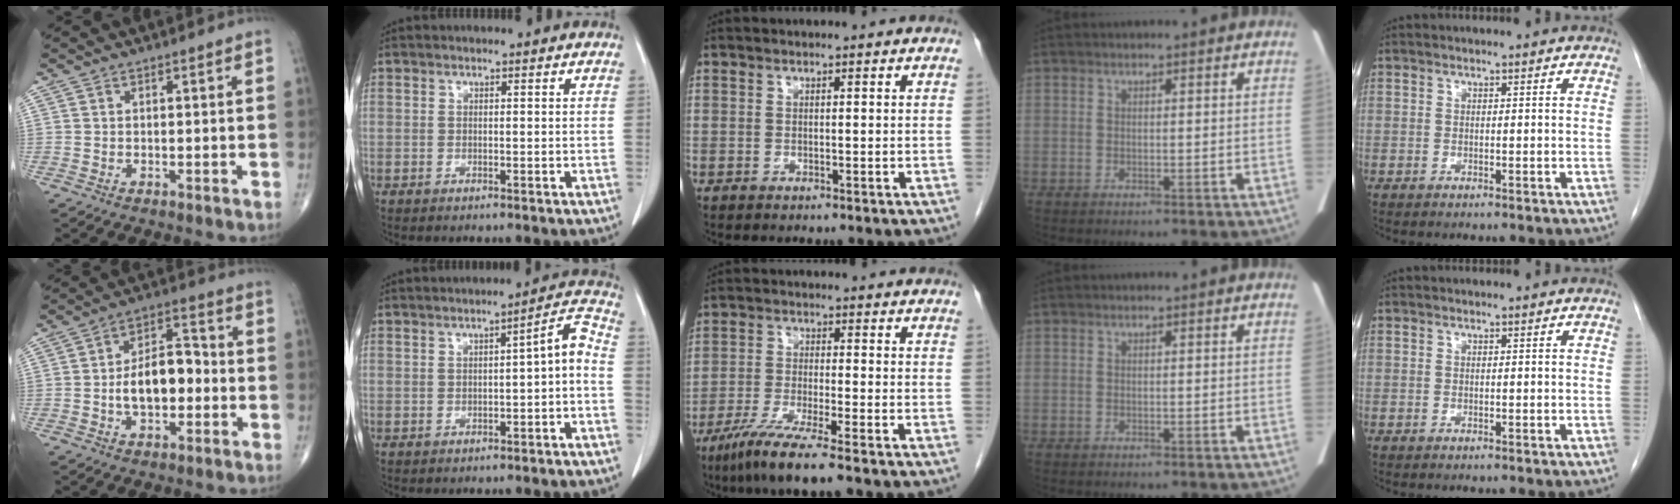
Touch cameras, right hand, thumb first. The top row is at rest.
{"thumb": {"total": 10.9, "force": [-1.6, 6.2, 8.8], "torque": [-0.126, 0.033, -0.033]}, "index": {"total": 4.8, "force": [-1.6, 0.8, 4.5], "torque": [-0.057, 0.023, -0.020]}, "middle": {"total": 8.5, "force": [-6.0, -0.4, 5.9], "torque": [-0.107, -0.026, -0.109]}}